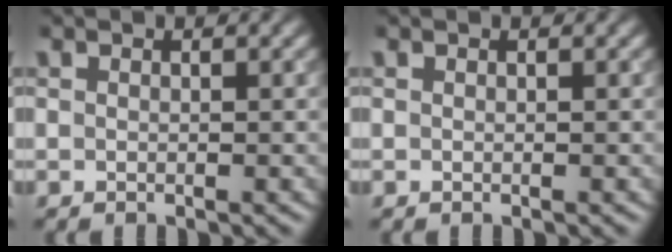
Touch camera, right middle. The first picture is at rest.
{"total": 0.0}